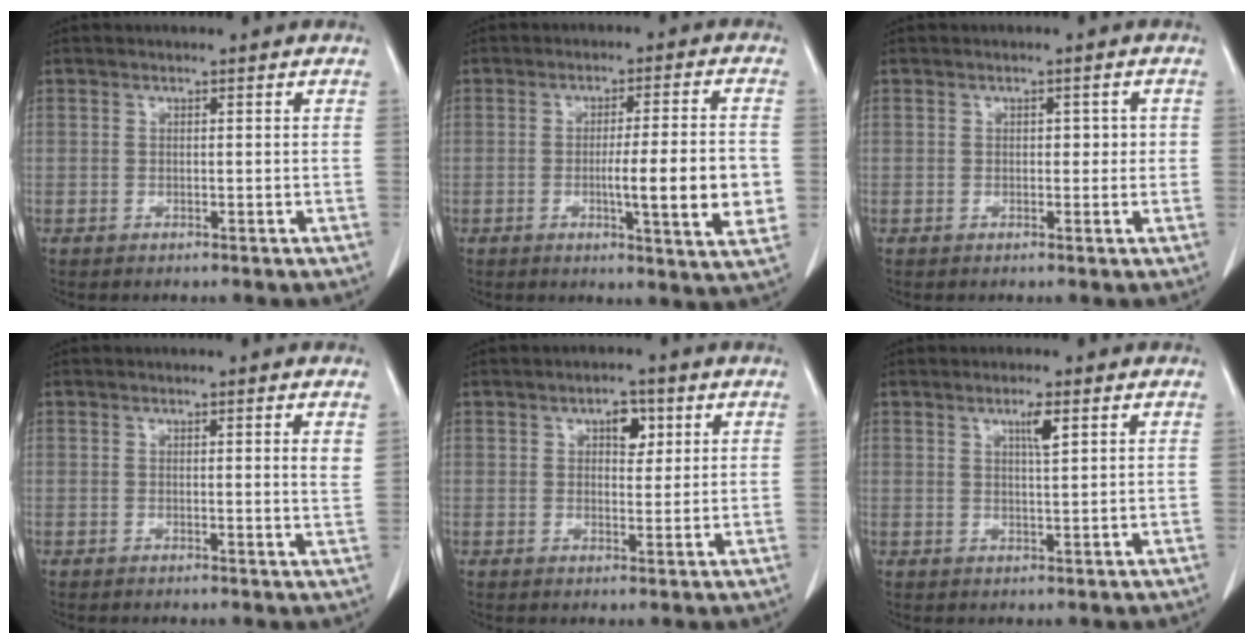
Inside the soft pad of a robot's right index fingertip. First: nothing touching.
{"total": 11.2, "force": [-1.8, 0.4, 11.1], "torque": [-0.156, -0.011, -0.027]}
{"total": 1.9, "force": [0.1, 1.3, 1.5], "torque": [-0.015, 0.010, 0.001]}
{"total": 2.0, "force": [0.9, -0.1, 1.8], "torque": [-0.024, -0.004, 0.009]}
{"total": 3.7, "force": [1.6, 1.9, 2.7], "torque": [-0.037, 0.005, 0.023]}
{"total": 2.8, "force": [1.4, 0.1, 2.4], "torque": [-0.043, -0.003, 0.024]}